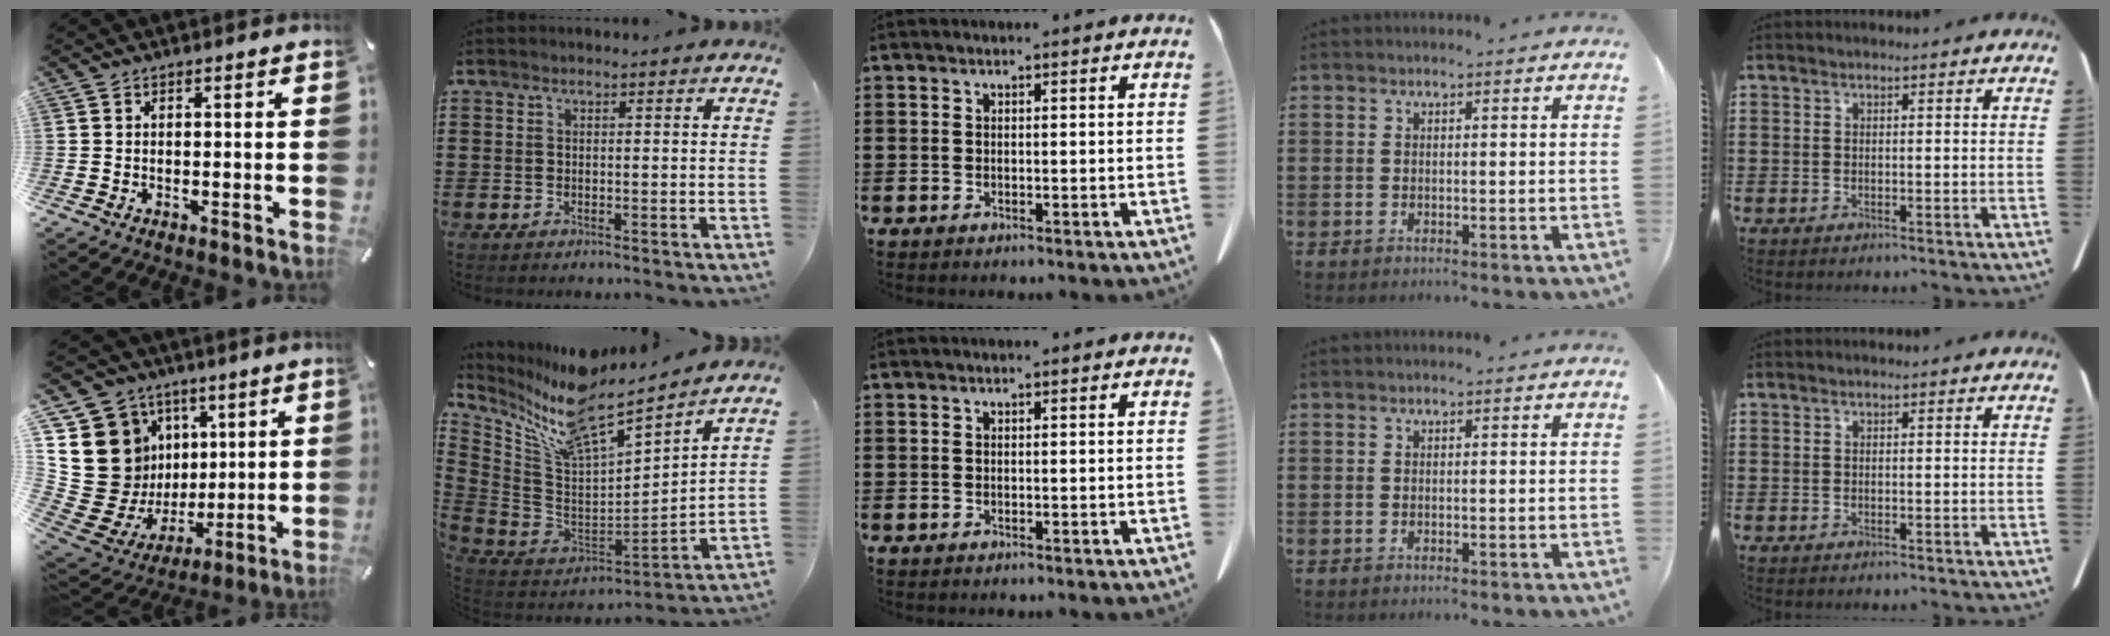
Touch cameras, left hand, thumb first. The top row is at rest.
{"thumb": {"total": 19.9, "force": [3.6, 18.3, 7.0], "torque": [-0.093, -0.049, 0.112]}, "index": {"total": 10.4, "force": [8.6, 1.8, 5.6], "torque": [-0.156, -0.067, 0.142]}}